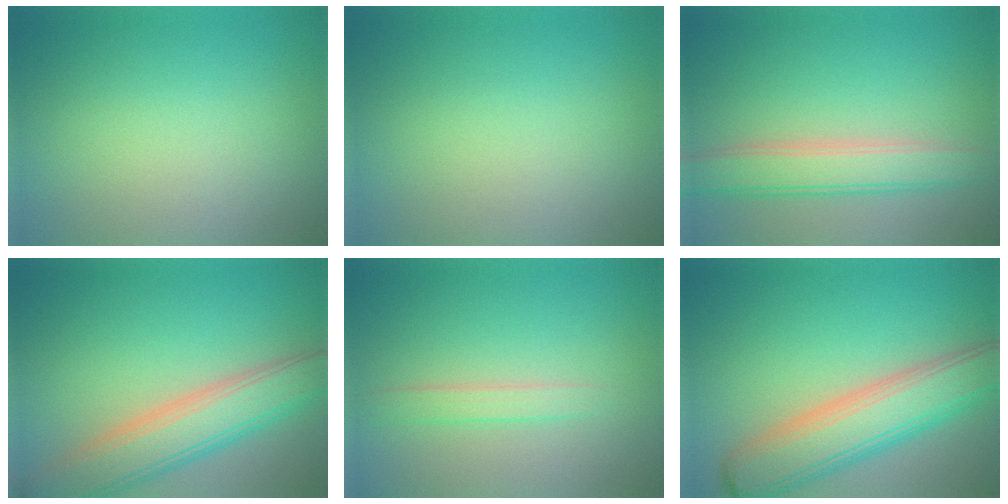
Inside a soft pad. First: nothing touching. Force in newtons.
{"total": 0.0}
{"total": 4.0, "press": 4.0, "slide": 0.2}
{"total": 6.6, "press": 6.6, "slide": 0.4}
{"total": 1.5, "press": 1.5, "slide": 0.1}
{"total": 7.6, "press": 7.6, "slide": 0.4}